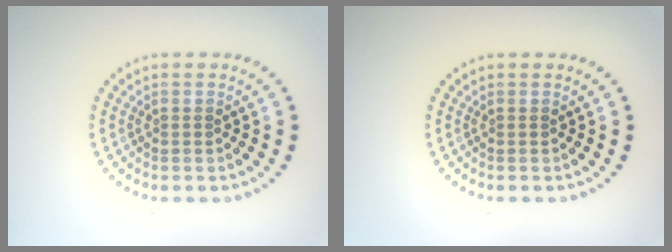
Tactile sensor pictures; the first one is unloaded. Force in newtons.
{"total": 0.0}